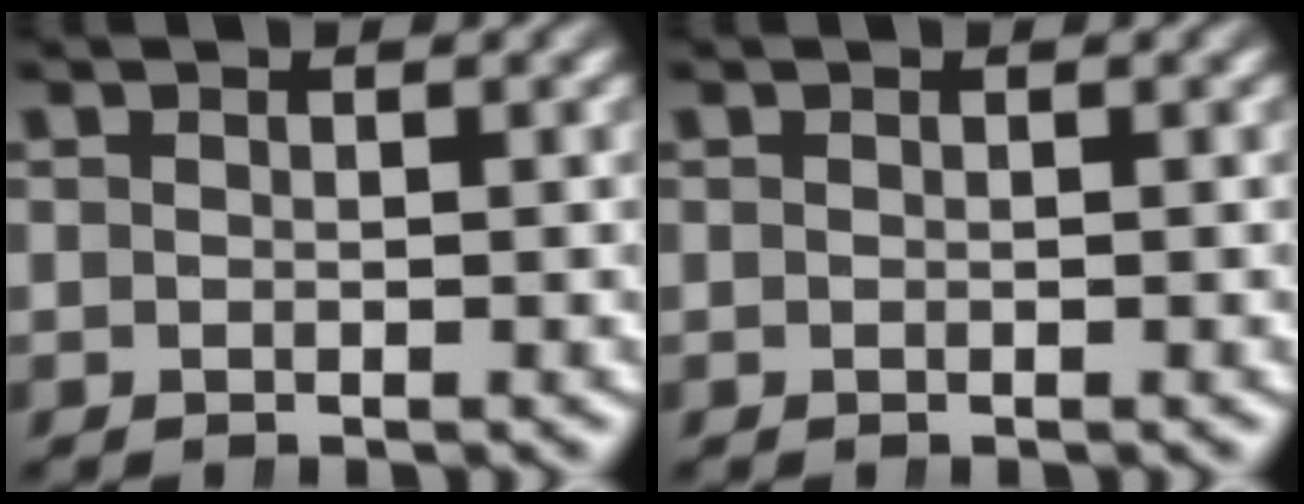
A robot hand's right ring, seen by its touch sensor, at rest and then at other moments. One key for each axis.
{"total": 0.0}